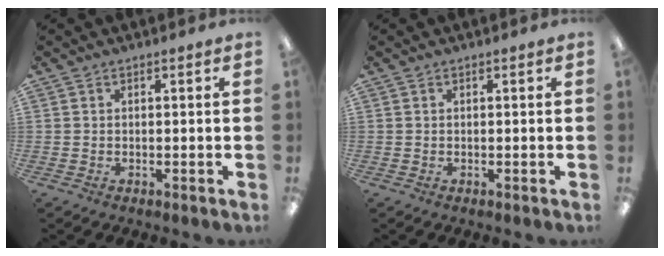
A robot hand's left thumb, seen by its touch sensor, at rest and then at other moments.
{"total": 0.0}